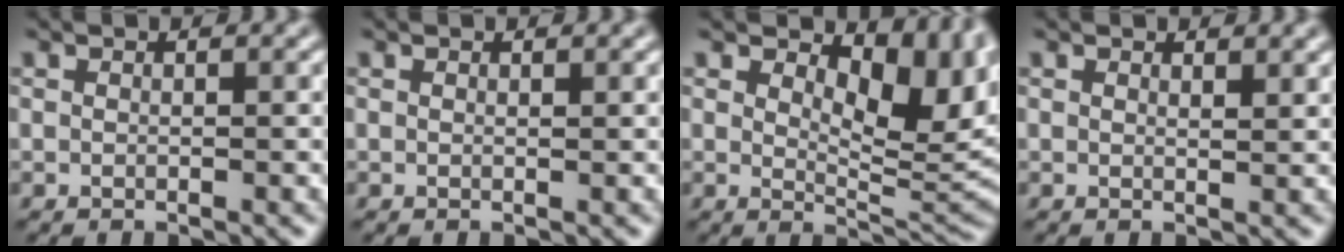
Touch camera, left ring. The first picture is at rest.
{"total": 0.0}
{"total": 8.9, "force": [3.2, 4.3, 7.1], "torque": [-0.104, -0.007, 0.049]}
{"total": 0.9, "force": [0.8, 0.1, 0.4], "torque": [-0.006, -0.001, 0.013]}